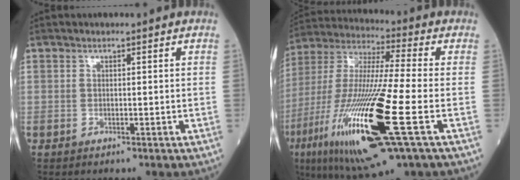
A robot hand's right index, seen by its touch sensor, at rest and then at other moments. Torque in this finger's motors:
{"motor_torque": [1.30, -0.84, 1.06, 0.21]}